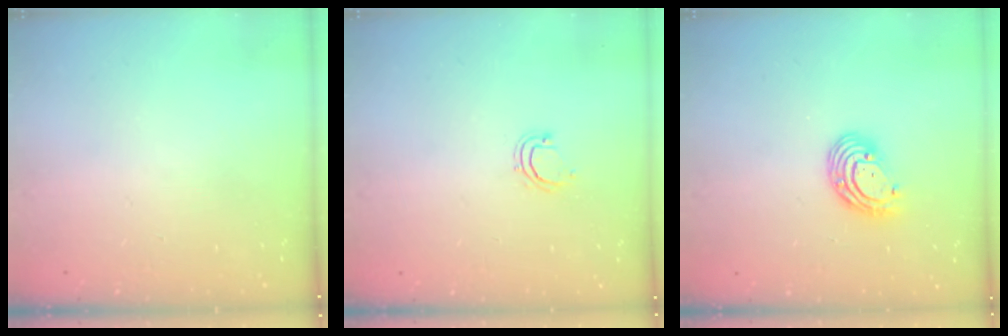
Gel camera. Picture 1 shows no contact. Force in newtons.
{"total": 4.7, "press": 4.6, "slide": 0.9}
{"total": 8.2, "press": 8.1, "slide": 1.3}